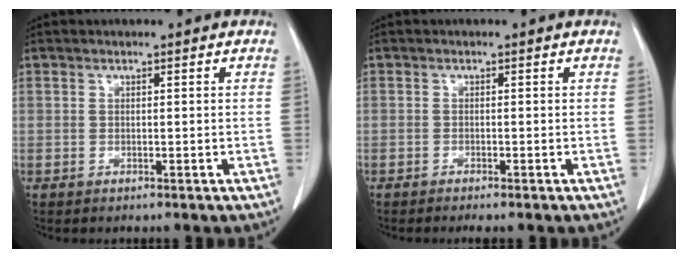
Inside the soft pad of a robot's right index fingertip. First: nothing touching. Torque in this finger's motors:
{"motor_torque": [0.10, -0.08, 0.02, 0.00]}